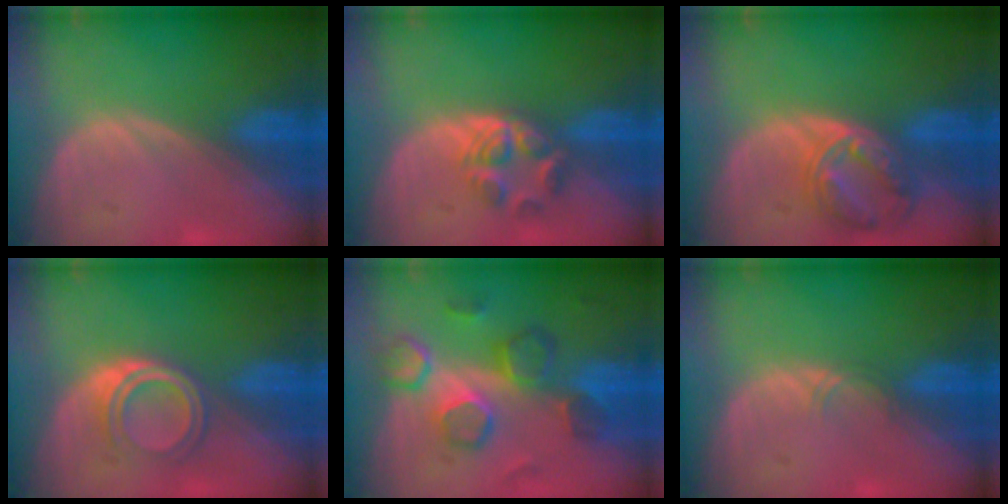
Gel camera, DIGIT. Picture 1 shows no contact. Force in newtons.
{"total": 5.9, "press": 5.0, "slide": 3.2}
{"total": 8.2, "press": 7.1, "slide": 4.2}
{"total": 4.7, "press": 4.3, "slide": 2.1}
{"total": 9.1, "press": 8.6, "slide": 3.0}
{"total": 1.1, "press": 1.1, "slide": 0.1}